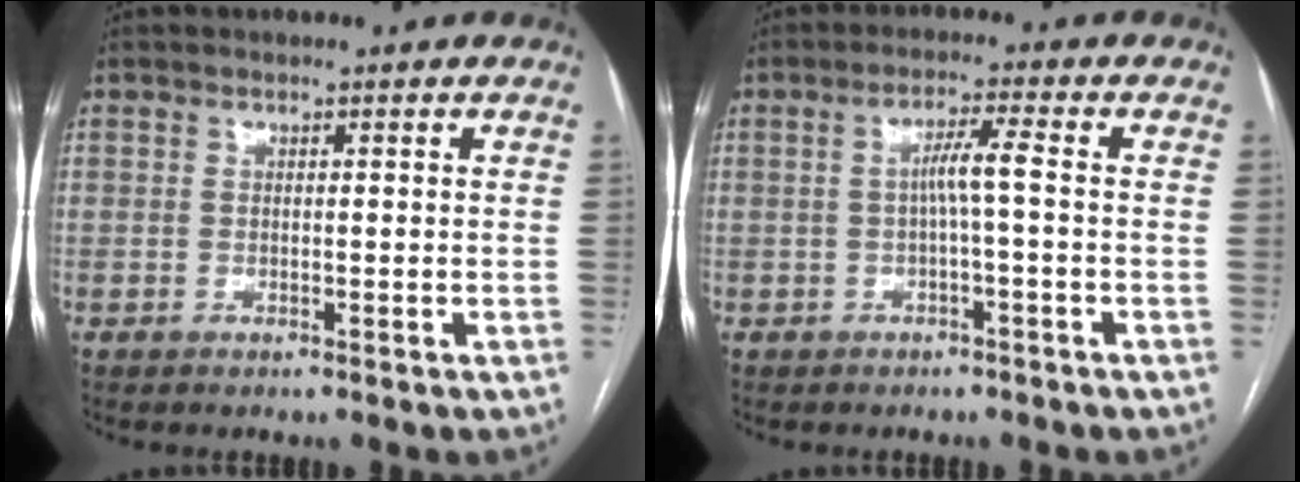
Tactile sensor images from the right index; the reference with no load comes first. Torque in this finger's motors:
{"motor_torque": [0.73, -0.02, 0.30, 0.09]}